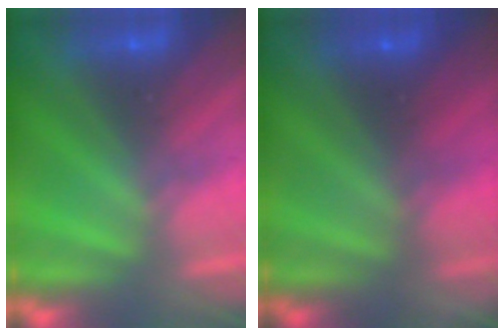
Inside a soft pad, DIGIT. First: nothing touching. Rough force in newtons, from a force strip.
{"total": 8.0}